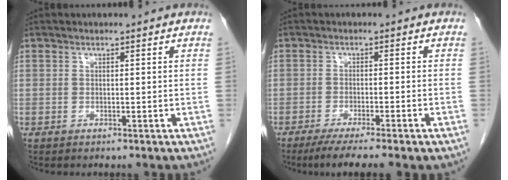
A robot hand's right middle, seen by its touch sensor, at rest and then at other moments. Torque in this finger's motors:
{"motor_torque": [1.14, -1.00, 0.10, 0.06]}